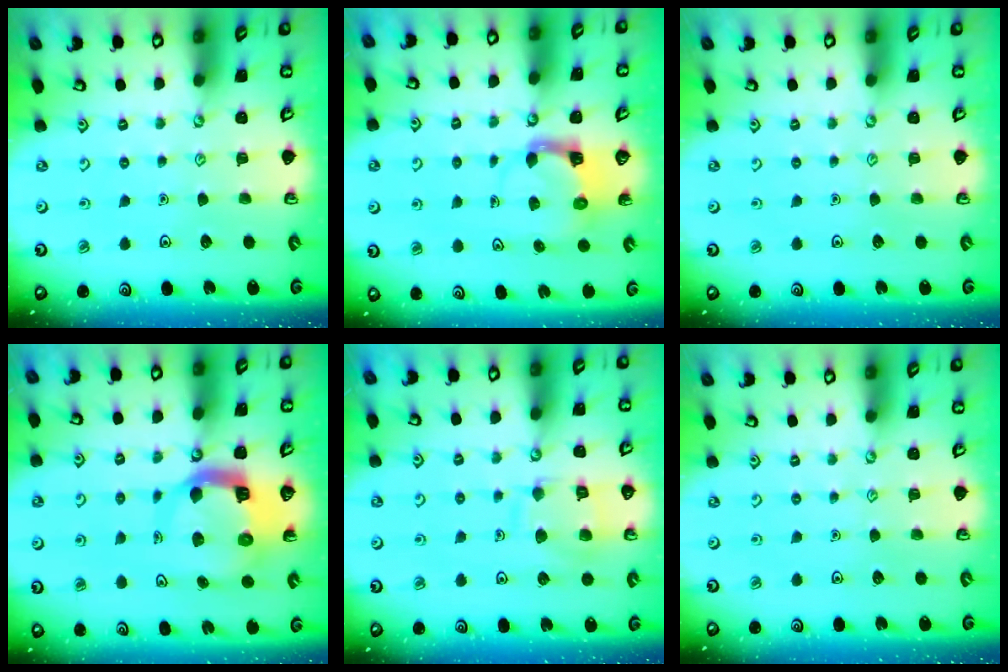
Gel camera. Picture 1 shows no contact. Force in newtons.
{"total": 4.1, "press": 4.1, "slide": 0.3}
{"total": 0.0}
{"total": 8.9, "press": 8.8, "slide": 1.3}
{"total": 10.7, "press": 10.7, "slide": 0.9}
{"total": 0.0}